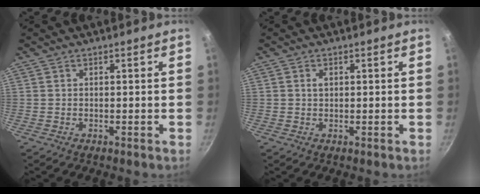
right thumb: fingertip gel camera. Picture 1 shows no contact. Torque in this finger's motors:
{"motor_torque": [0.34, 0.55, 0.18, 0.26, -0.02]}